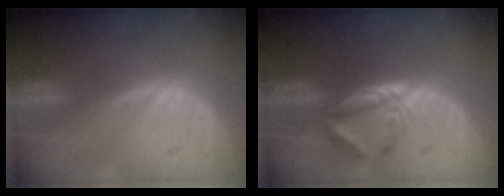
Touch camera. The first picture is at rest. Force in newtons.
{"total": 5.9, "press": 4.9, "slide": 3.2}